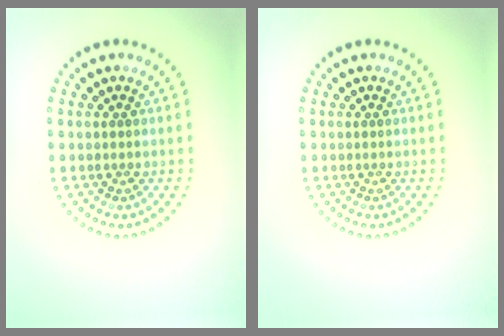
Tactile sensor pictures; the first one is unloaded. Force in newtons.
{"total": 0.0}